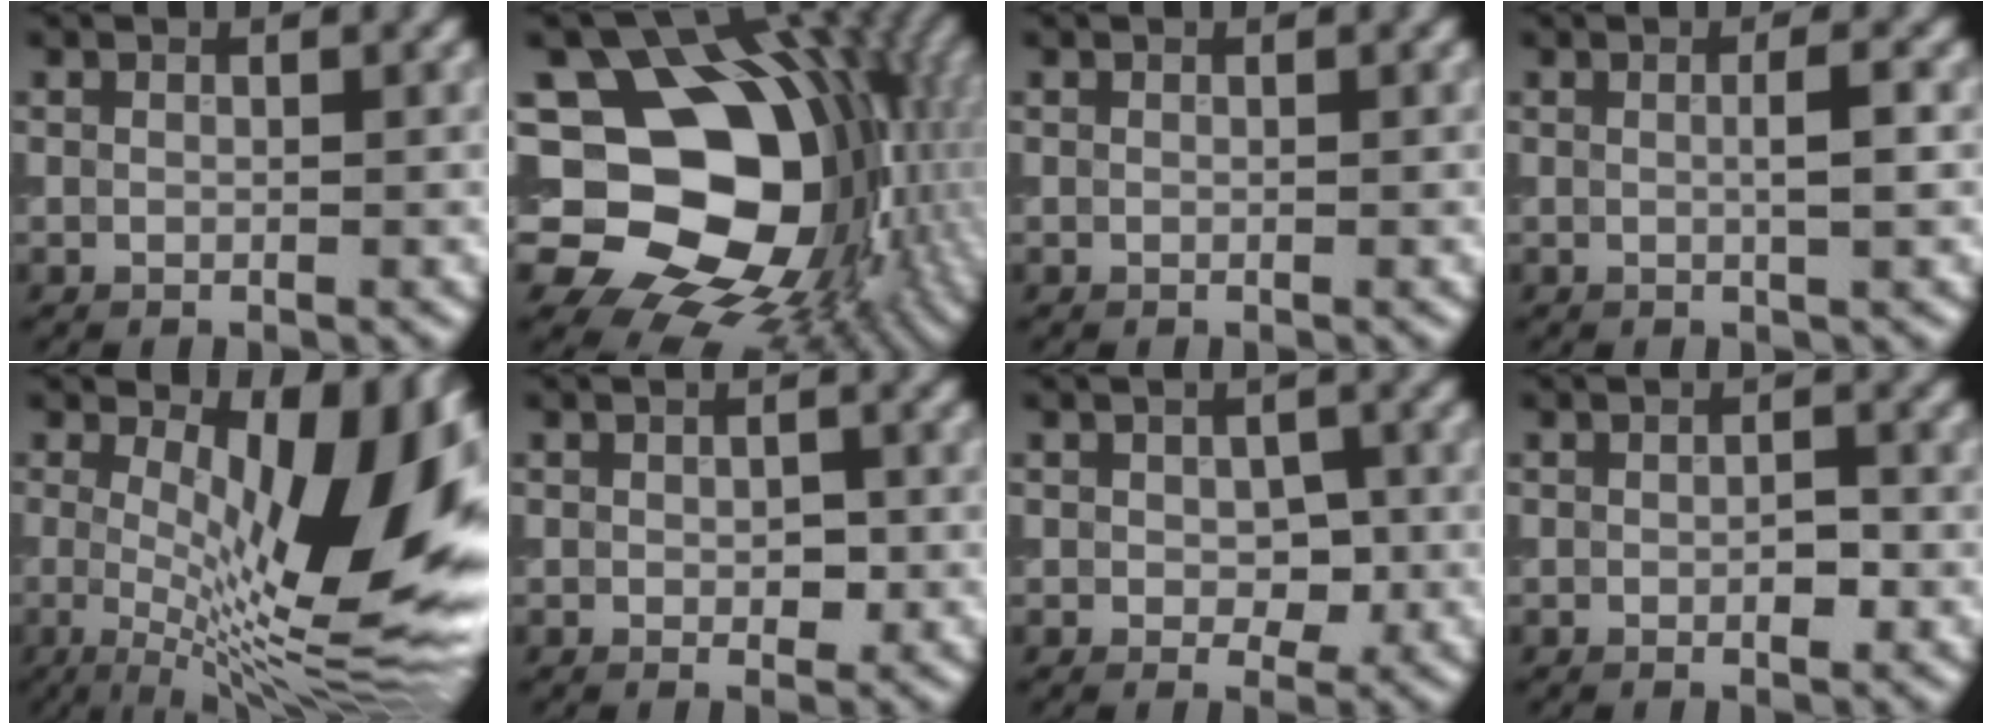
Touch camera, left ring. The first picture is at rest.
{"total": 16.7, "force": [-1.1, 12.9, 10.5], "torque": [-0.144, 0.000, -0.021]}
{"total": 0.0}
{"total": 2.2, "force": [0.1, 0.5, 2.1], "torque": [-0.030, 0.005, -0.002]}
{"total": 14.1, "force": [1.7, 5.5, 12.9], "torque": [-0.159, -0.001, 0.022]}
{"total": 1.6, "force": [-0.1, 0.9, 1.4], "torque": [-0.016, -0.003, 0.000]}
{"total": 2.5, "force": [-0.2, 1.6, 2.0], "torque": [-0.029, -0.006, -0.002]}
{"total": 1.8, "force": [-0.4, 0.7, 1.6], "torque": [-0.024, 0.000, -0.006]}